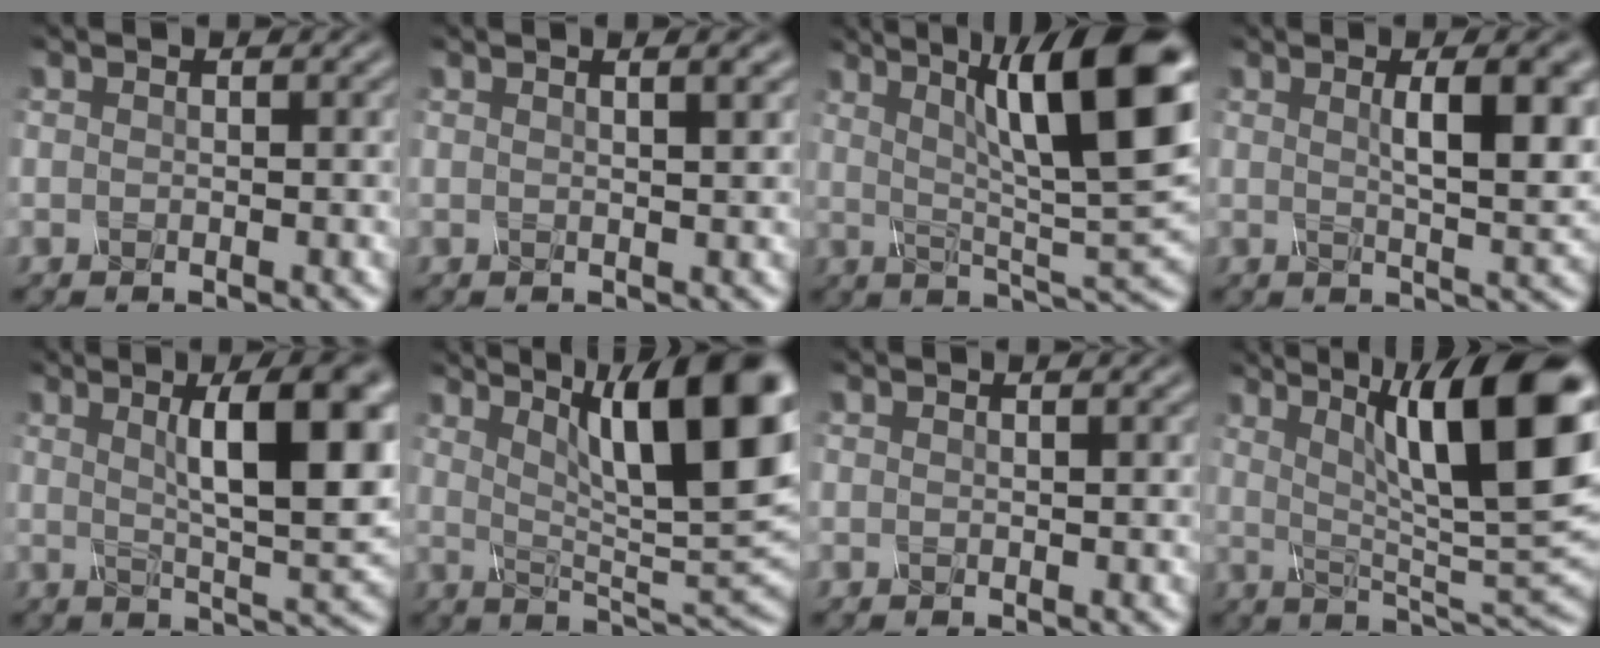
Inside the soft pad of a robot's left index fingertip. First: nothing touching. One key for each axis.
{"total": 3.3, "fx": 1.6, "fy": 1.3, "fz": 2.6, "tx": -0.012, "ty": 0.033, "tz": -0.003}
{"total": 12.0, "fx": 3.8, "fy": 2.4, "fz": 11.1, "tx": -0.154, "ty": 0.018, "tz": 0.075}
{"total": 6.3, "fx": 1.3, "fy": 1.3, "fz": 6.1, "tx": -0.070, "ty": 0.012, "tz": 0.033}
{"total": 10.1, "fx": 2.2, "fy": 2.1, "fz": 9.6, "tx": -0.119, "ty": 0.012, "tz": 0.049}
{"total": 13.8, "fx": 5.5, "fy": 3.3, "fz": 12.2, "tx": -0.167, "ty": 0.018, "tz": 0.113}
{"total": 1.0, "fx": 0.5, "fy": 0.4, "fz": 0.7, "tx": -0.003, "ty": 0.009, "tz": -0.005}
{"total": 13.4, "fx": 4.1, "fy": 3.1, "fz": 12.3, "tx": -0.166, "ty": 0.014, "tz": 0.082}